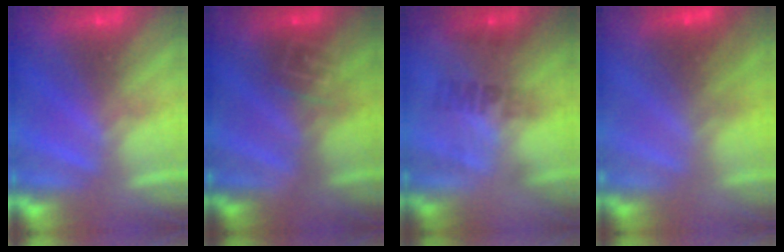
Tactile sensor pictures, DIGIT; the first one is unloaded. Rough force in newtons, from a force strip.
{"total": 2.9}
{"total": 2.3}
{"total": 2.3}